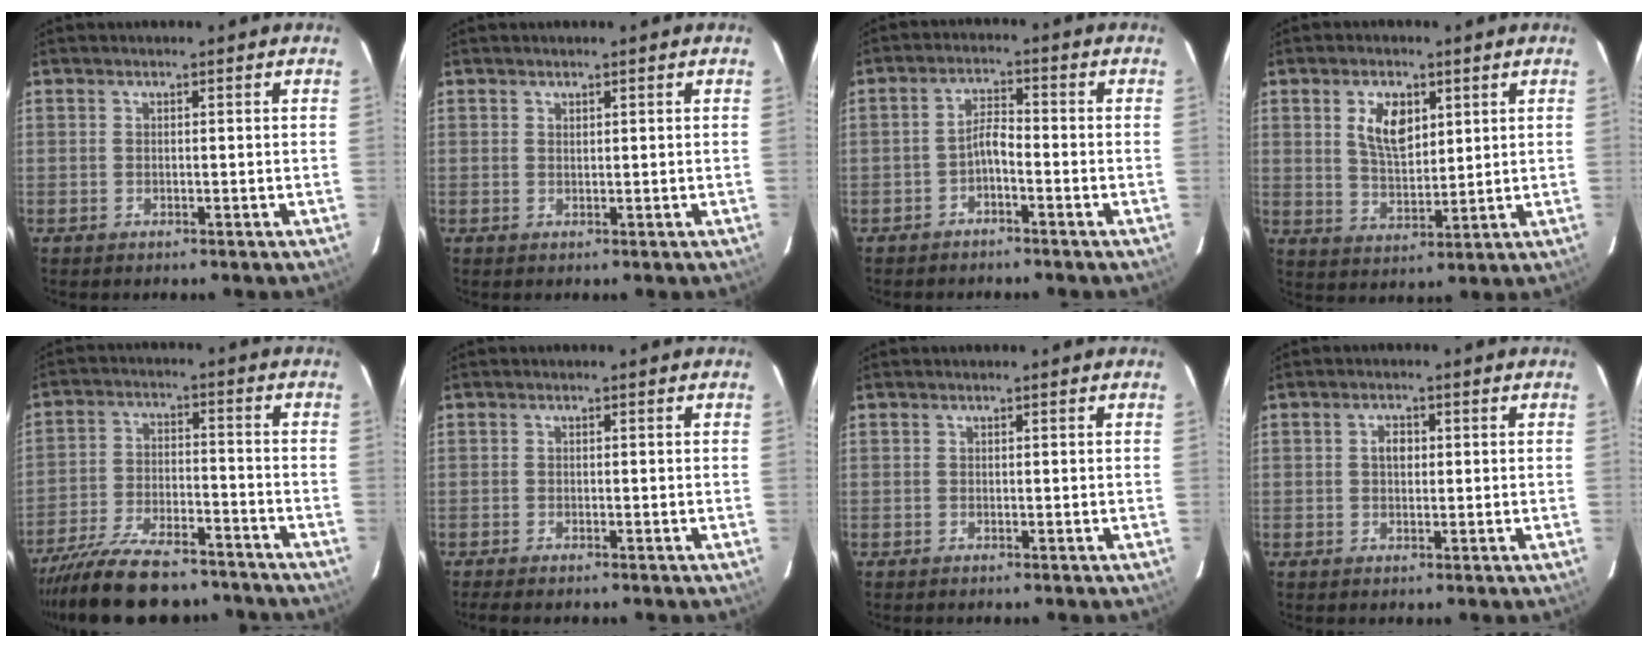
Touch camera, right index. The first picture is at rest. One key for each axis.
{"total": 0.5, "fx": 0.5, "fy": 0.2, "fz": 0.1, "tx": -0.001, "ty": 0.001, "tz": 0.009}
{"total": 2.9, "fx": -2.0, "fy": 0.7, "fz": 1.9, "tx": -0.044, "ty": 0.012, "tz": -0.038}
{"total": 7.8, "fx": 3.0, "fy": 4.1, "fz": 5.9, "tx": -0.108, "ty": 0.006, "tz": 0.061}
{"total": 19.5, "fx": -16.4, "fy": 6.5, "fz": 8.3, "tx": -0.176, "ty": -0.014, "tz": -0.249}
{"total": 2.3, "fx": -2.0, "fy": 0.3, "fz": 1.2, "tx": -0.031, "ty": -0.010, "tz": -0.036}
{"total": 0.0}
{"total": 2.3, "fx": 0.3, "fy": 1.6, "fz": 1.6, "tx": -0.026, "ty": 0.008, "tz": 0.004}